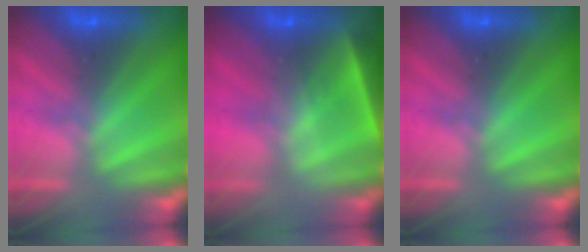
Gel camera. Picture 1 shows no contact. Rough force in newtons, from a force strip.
{"total": 4.6}
{"total": 0.0}